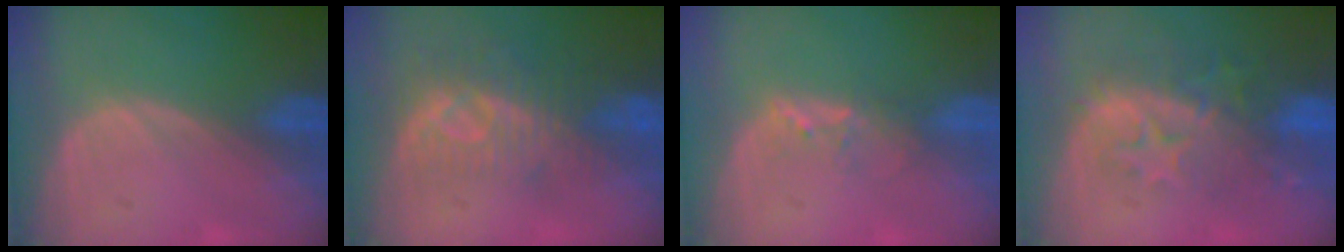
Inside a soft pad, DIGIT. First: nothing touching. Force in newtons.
{"total": 8.1, "press": 7.5, "slide": 3.2}
{"total": 2.0, "press": 1.9, "slide": 0.4}
{"total": 9.8, "press": 8.8, "slide": 4.3}